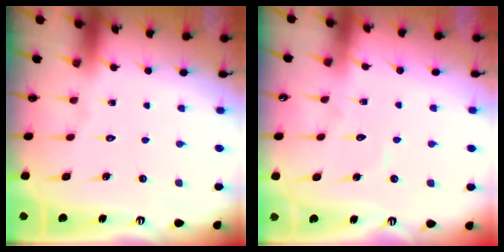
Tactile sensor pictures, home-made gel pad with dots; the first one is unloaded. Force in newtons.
{"total": 5.6, "press": 5.6, "slide": 0.3}